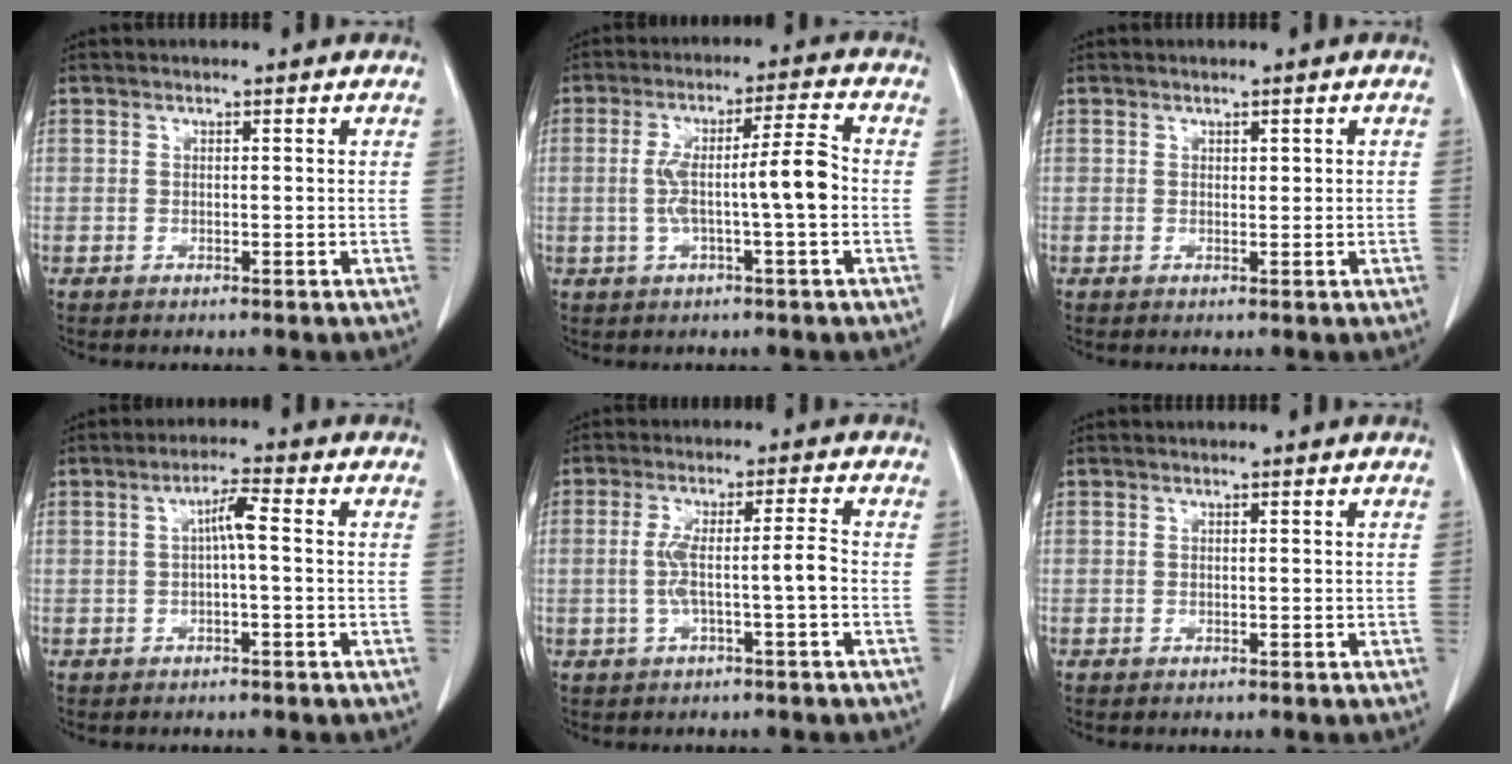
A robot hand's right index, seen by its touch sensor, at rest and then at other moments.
{"total": 8.4, "force": [-1.0, 0.2, 8.3], "torque": [-0.151, 0.022, -0.014]}
{"total": 0.7, "force": [0.3, 0.3, 0.6], "torque": [-0.007, 0.001, 0.007]}
{"total": 3.4, "force": [0.2, 0.2, 3.4], "torque": [-0.062, 0.011, 0.005]}
{"total": 5.5, "force": [-1.1, -0.2, 5.4], "torque": [-0.106, 0.017, -0.015]}
{"total": 0.0}